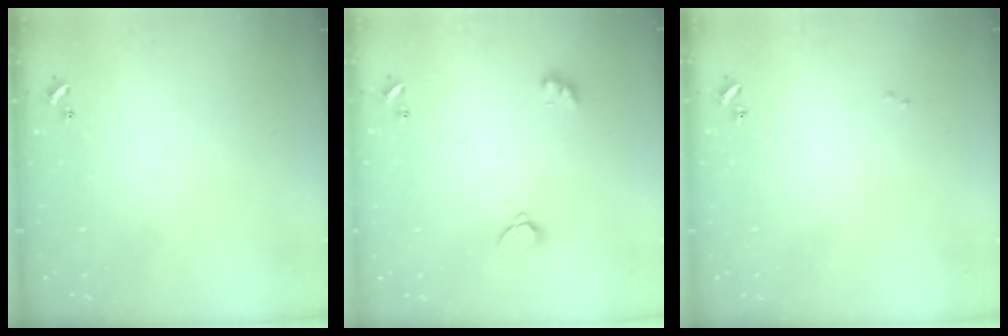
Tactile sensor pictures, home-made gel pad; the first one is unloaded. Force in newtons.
{"total": 2.2, "press": 2.2, "slide": 0.2}
{"total": 0.0}